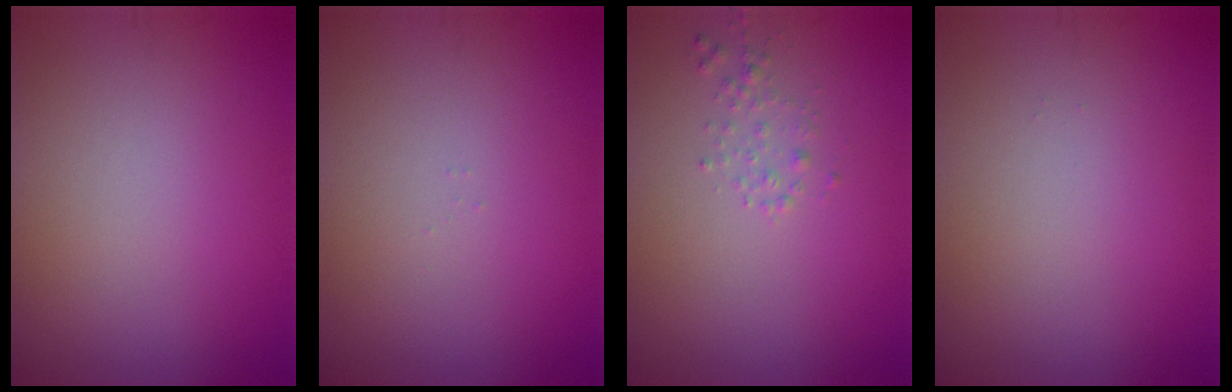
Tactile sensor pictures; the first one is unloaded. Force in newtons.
{"total": 0.0}
{"total": 1.0, "press": 1.0, "slide": 0.0}
{"total": 0.0}